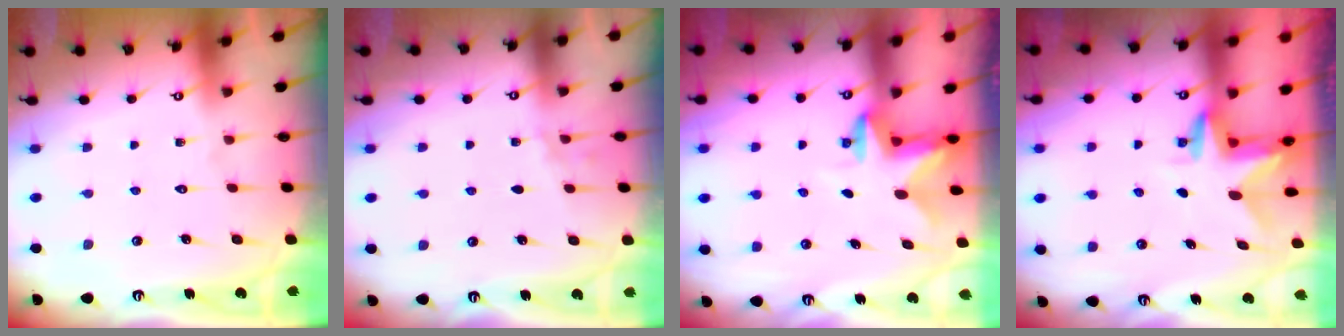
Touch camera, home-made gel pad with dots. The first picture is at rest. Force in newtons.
{"total": 2.5, "press": 1.6, "slide": 1.8}
{"total": 2.7, "press": 2.6, "slide": 0.5}
{"total": 3.0, "press": 2.9, "slide": 0.2}